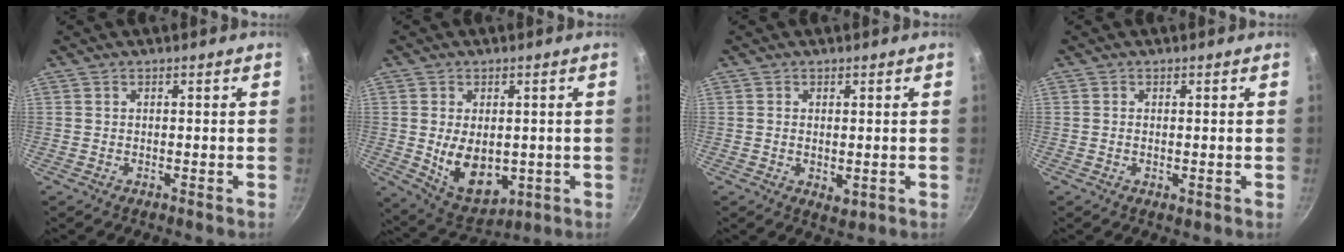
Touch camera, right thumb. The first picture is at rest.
{"total": 11.2, "force": [-0.5, 7.3, 8.5], "torque": [-0.119, -0.017, 0.016]}
{"total": 2.7, "force": [0.1, 1.5, 2.2], "torque": [-0.034, -0.008, 0.003]}
{"total": 1.0, "force": [0.0, 0.5, 0.9], "torque": [-0.016, -0.002, -0.002]}